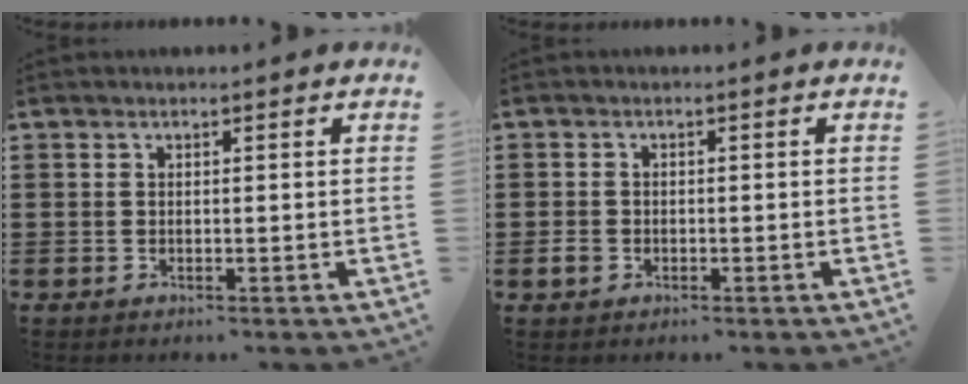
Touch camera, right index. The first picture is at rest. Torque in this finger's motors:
{"motor_torque": [0.21, 0.52, -0.28, -0.21]}